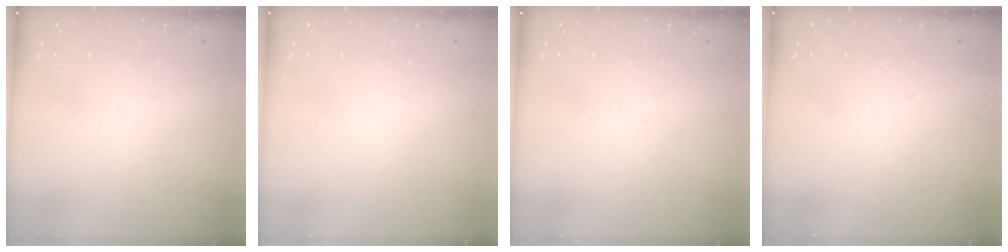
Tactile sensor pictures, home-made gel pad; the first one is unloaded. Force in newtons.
{"total": 0.0}
{"total": 0.0}
{"total": 1.5, "press": 1.5, "slide": 0.1}